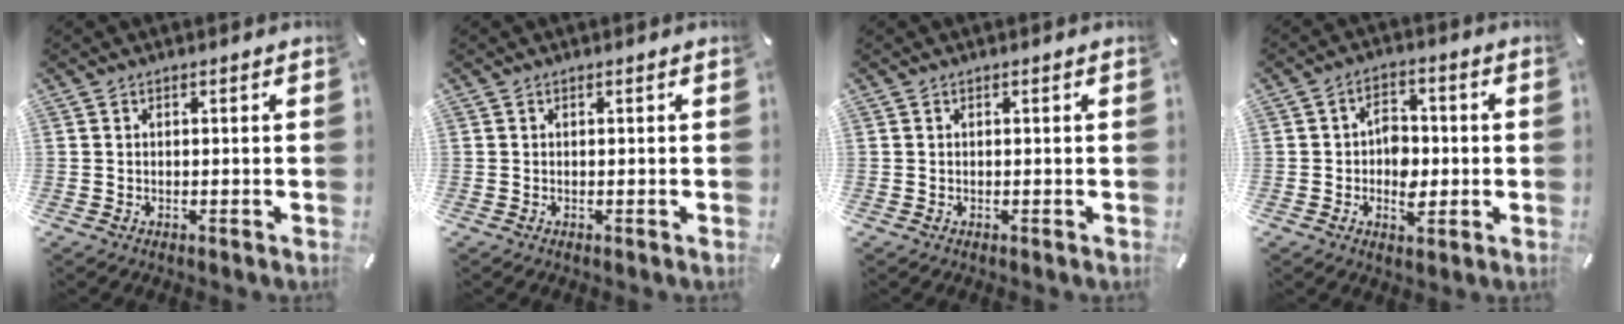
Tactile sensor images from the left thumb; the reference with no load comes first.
{"total": 0.0}
{"total": 0.0}
{"total": 6.8, "force": [-1.0, 4.9, 4.6], "torque": [-0.066, 0.000, -0.020]}